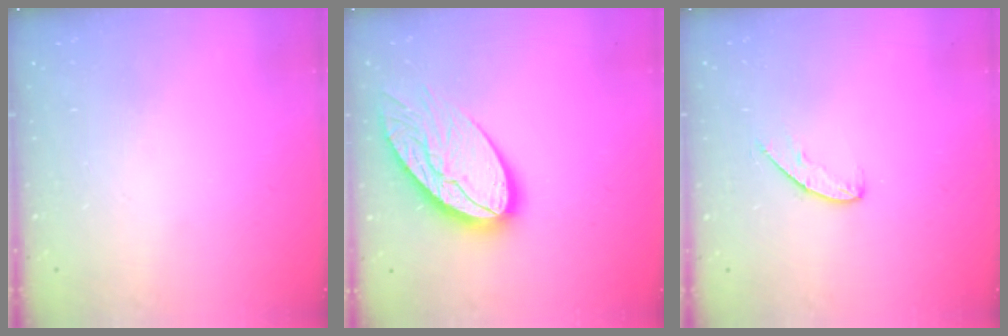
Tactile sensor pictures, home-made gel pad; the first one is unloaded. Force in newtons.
{"total": 17.1, "press": 17.0, "slide": 1.6}
{"total": 6.5, "press": 6.5, "slide": 0.6}